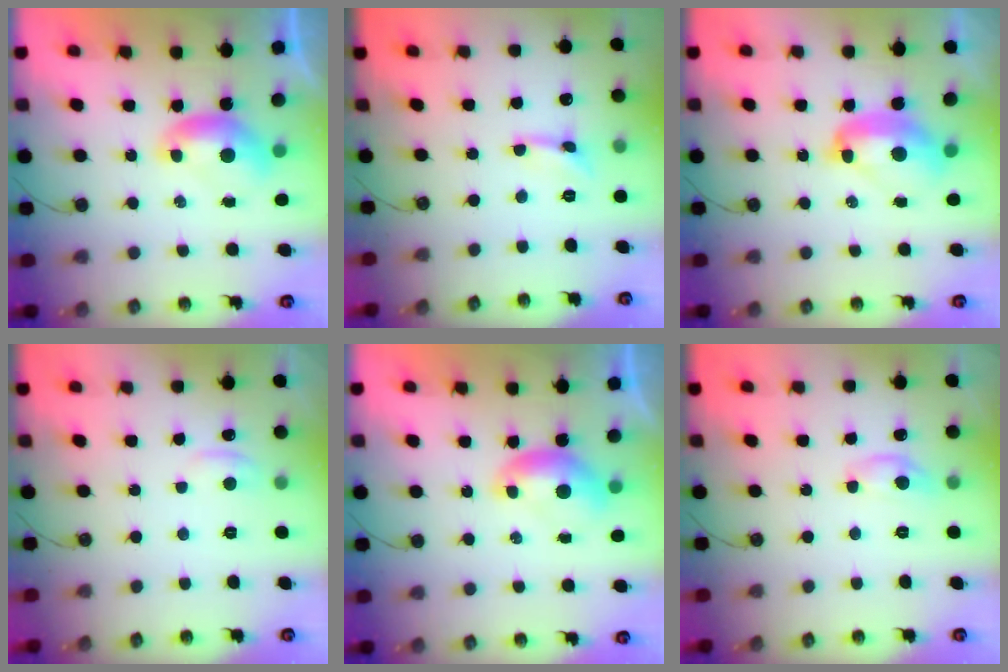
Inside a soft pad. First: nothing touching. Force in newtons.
{"total": 0.0}
{"total": 6.1, "press": 6.1, "slide": 0.8}
{"total": 1.0, "press": 0.8, "slide": 0.7}
{"total": 0.0}
{"total": 1.4, "press": 1.4, "slide": 0.2}